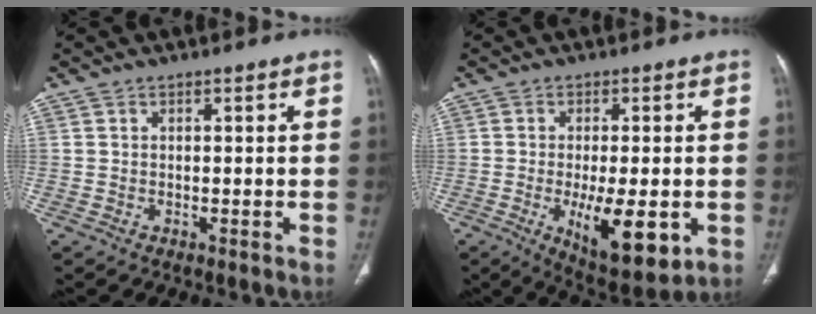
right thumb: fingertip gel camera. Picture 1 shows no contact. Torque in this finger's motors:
{"motor_torque": [1.65, 1.45, 0.28, -0.22, 0.41]}